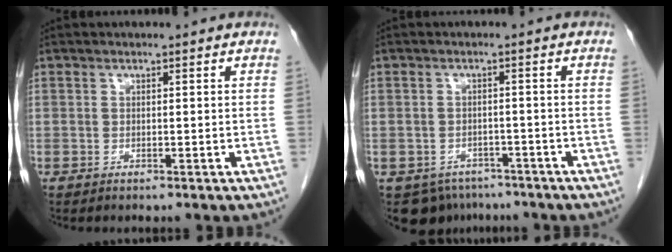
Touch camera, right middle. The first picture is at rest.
{"total": 6.6, "force": [-4.9, 4.4, 0.8], "torque": [-0.010, 0.004, -0.063]}